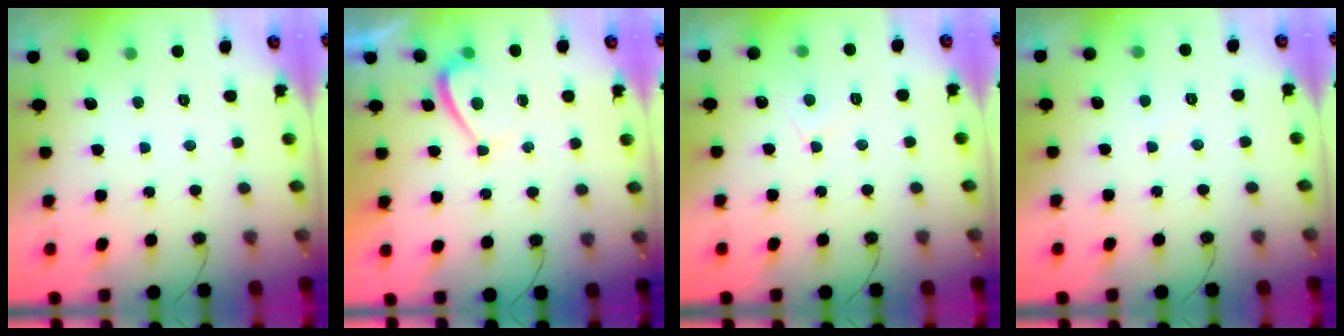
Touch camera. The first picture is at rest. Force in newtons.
{"total": 1.0, "press": 0.9, "slide": 0.6}
{"total": 4.4, "press": 4.4, "slide": 0.5}
{"total": 3.0, "press": 3.0, "slide": 0.3}